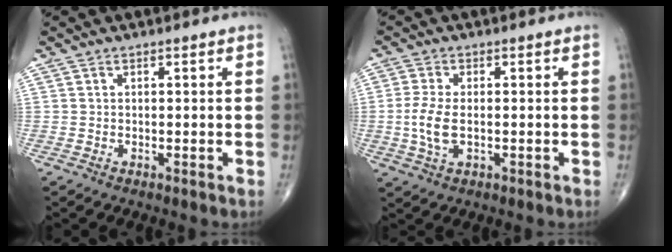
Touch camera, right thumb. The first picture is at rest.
{"total": 6.0, "force": [-0.6, 3.2, 5.1], "torque": [-0.118, 0.000, -0.013]}